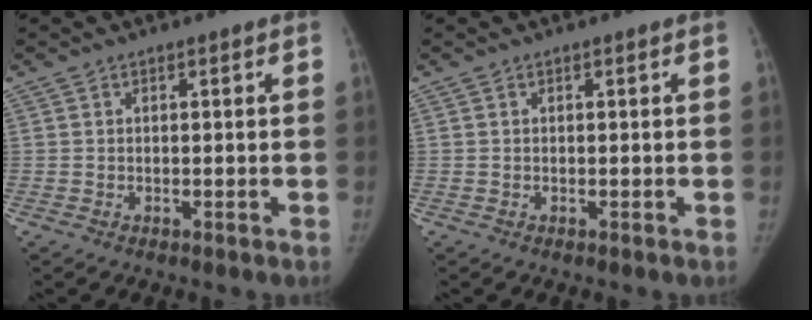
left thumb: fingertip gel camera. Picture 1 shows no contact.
{"total": 0.0}